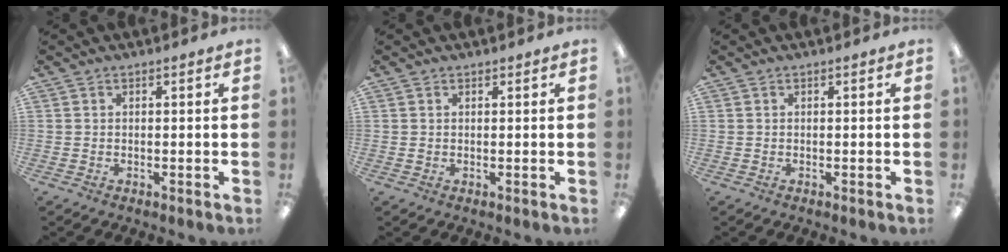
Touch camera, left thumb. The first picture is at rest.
{"total": 0.6, "force": [0.3, 0.5, 0.1], "torque": [-0.003, 0.002, 0.006]}
{"total": 0.0}